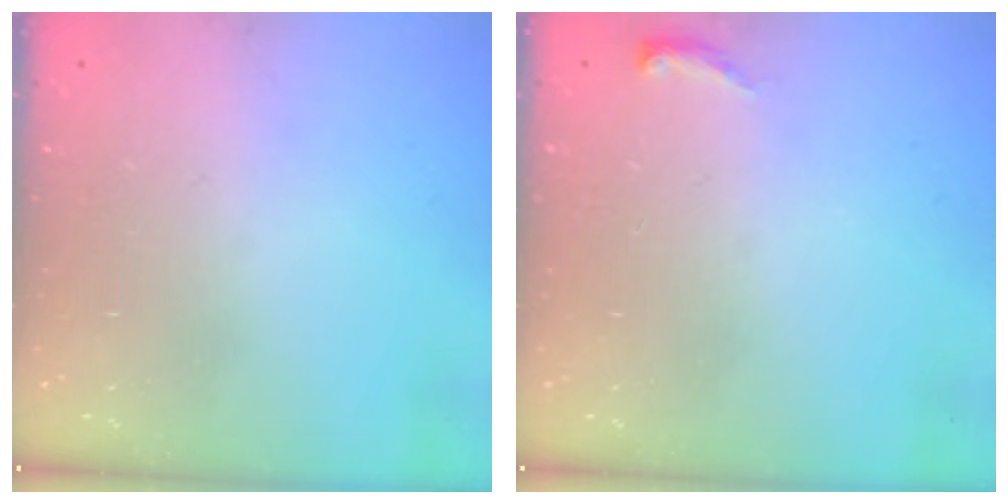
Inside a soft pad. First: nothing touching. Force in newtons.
{"total": 6.9, "press": 2.8, "slide": 6.3}